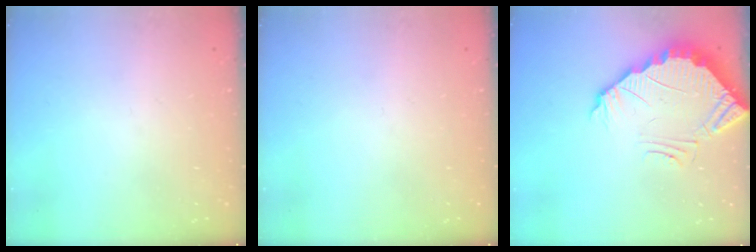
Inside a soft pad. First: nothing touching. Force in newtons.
{"total": 0.0}
{"total": 4.2, "press": 4.2, "slide": 0.2}